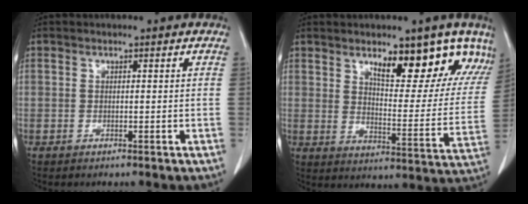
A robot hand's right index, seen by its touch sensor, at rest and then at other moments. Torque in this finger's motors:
{"motor_torque": [0.99, 0.99, 0.23, 0.11]}